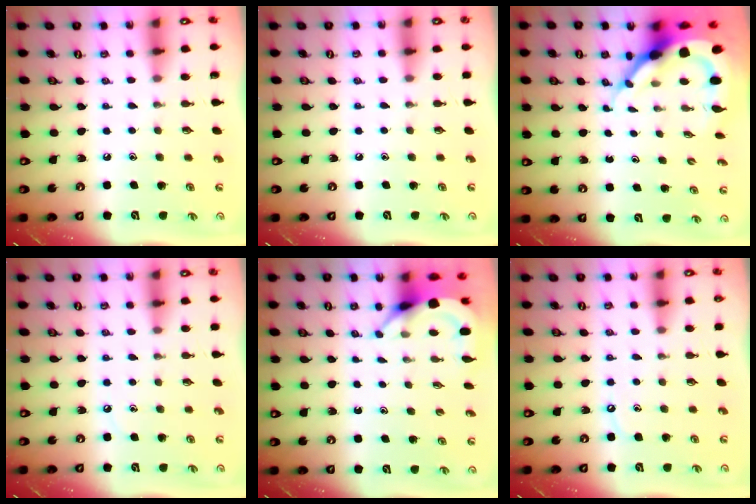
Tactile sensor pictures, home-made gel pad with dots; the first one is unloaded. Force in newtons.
{"total": 2.7, "press": 2.7, "slide": 0.5}
{"total": 9.0, "press": 9.0, "slide": 1.2}
{"total": 2.5, "press": 2.5, "slide": 0.4}
{"total": 4.0, "press": 4.0, "slide": 0.2}
{"total": 3.7, "press": 3.7, "slide": 0.5}